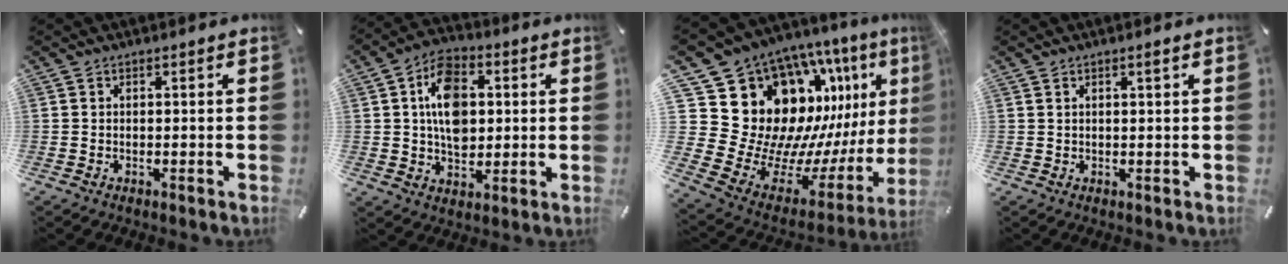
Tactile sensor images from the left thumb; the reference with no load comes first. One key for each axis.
{"total": 12.5, "fx": 1.8, "fy": 8.9, "fz": 8.6, "tx": -0.142, "ty": 0.007, "tz": 0.032}
{"total": 17.8, "fx": 9.1, "fy": 13.0, "fz": 8.2, "tx": -0.066, "ty": -0.163, "tz": 0.212}
{"total": 1.3, "fx": 0.7, "fy": 0.2, "fz": 1.1, "tx": -0.023, "ty": -0.001, "tz": 0.011}